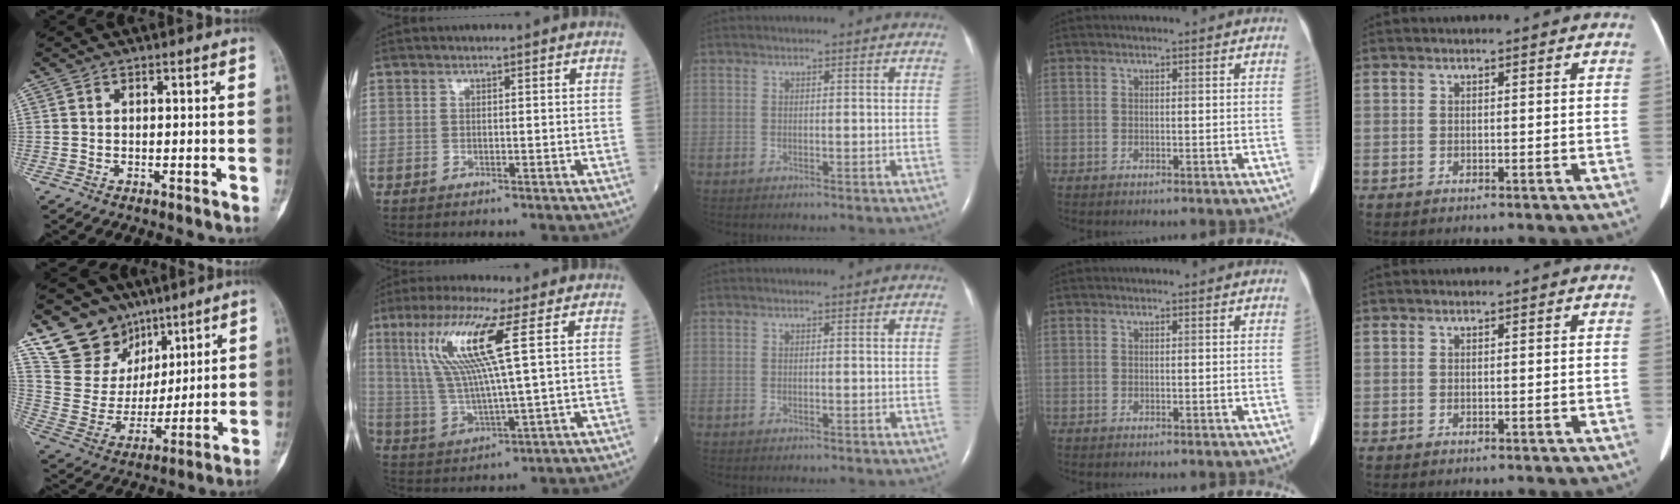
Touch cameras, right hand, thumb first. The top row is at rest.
{"thumb": {"total": 15.3, "force": [10.7, 10.6, 2.9], "torque": [-0.016, -0.054, 0.214]}, "index": {"total": 12.7, "force": [4.6, -0.4, 11.8], "torque": [-0.260, 0.004, 0.089]}}